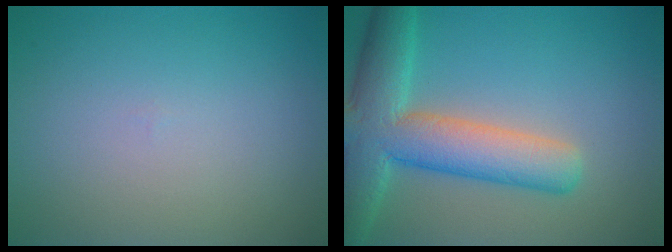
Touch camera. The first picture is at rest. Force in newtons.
{"total": 8.6, "press": 8.6, "slide": 0.6}